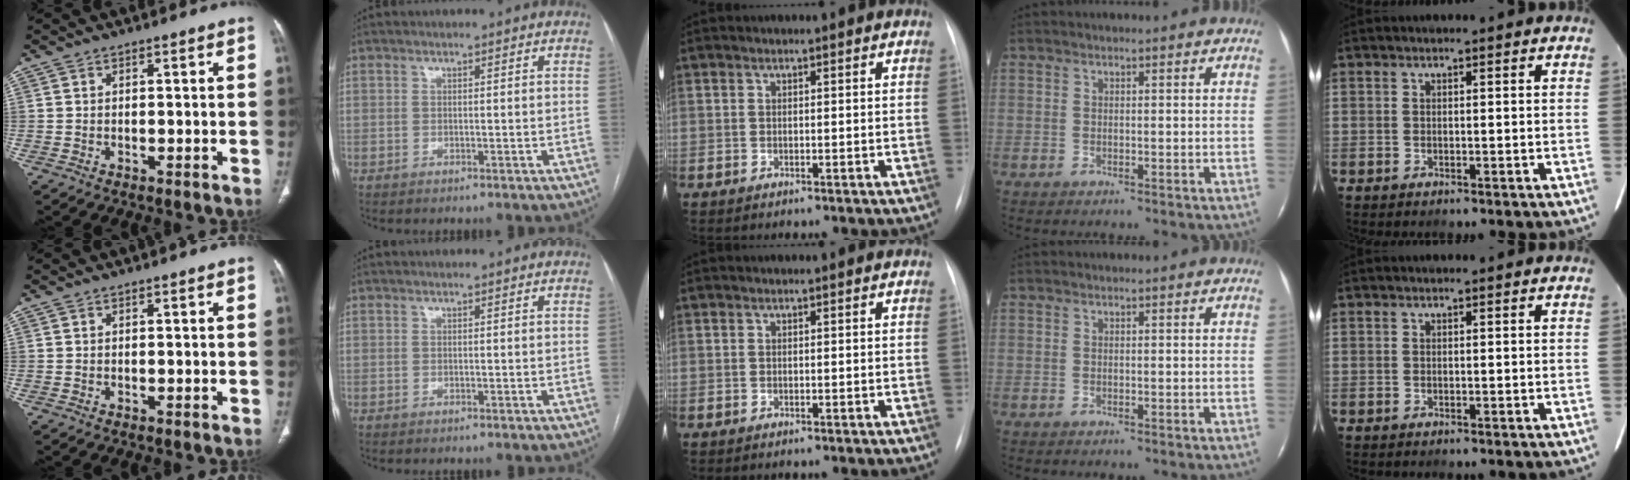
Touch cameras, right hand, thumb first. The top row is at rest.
{}